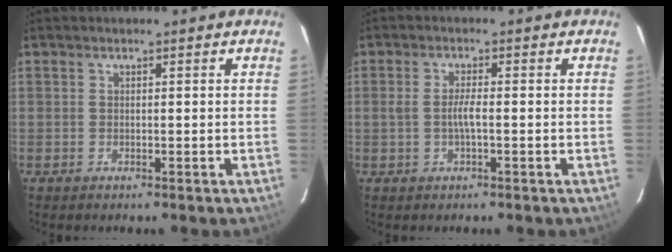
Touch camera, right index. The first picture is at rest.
{"total": 2.7, "force": [-0.5, 0.2, 2.7], "torque": [-0.052, 0.002, -0.009]}